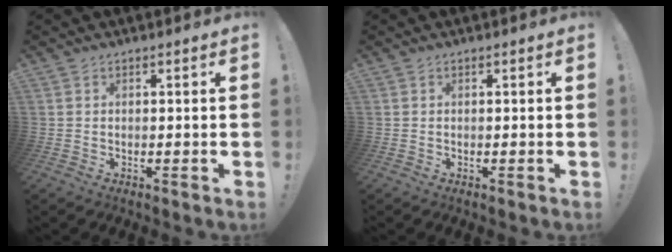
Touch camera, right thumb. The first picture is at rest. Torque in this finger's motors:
{"motor_torque": [0.03, -0.03, -0.04, 0.04, 0.00]}